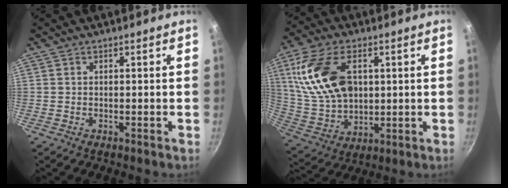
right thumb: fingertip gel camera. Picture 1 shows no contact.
{"total": 18.5, "force": [4.7, 11.7, 13.6], "torque": [-0.244, -0.011, 0.103]}